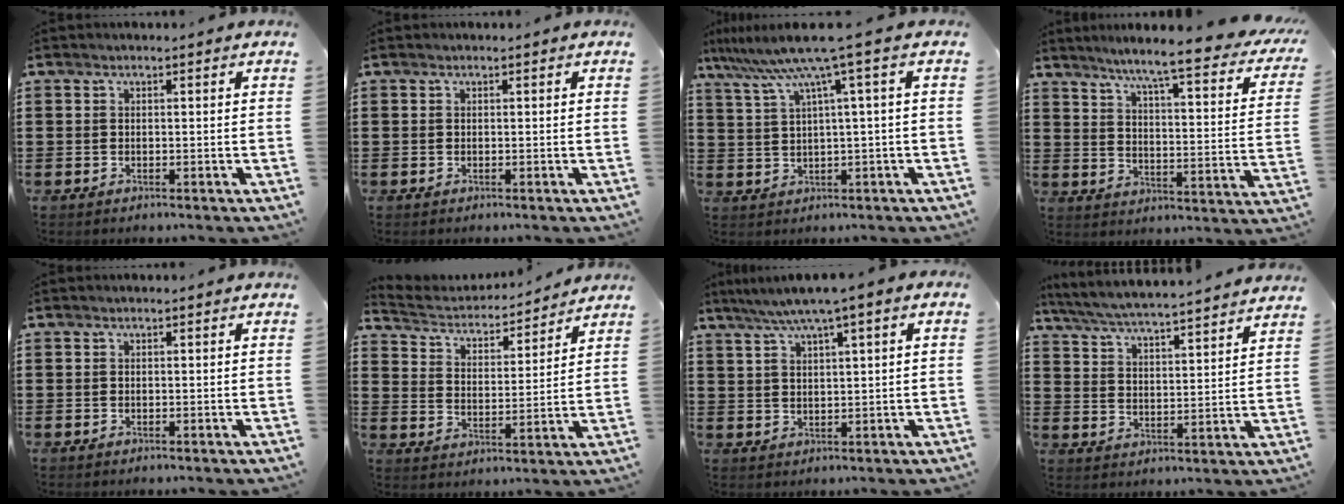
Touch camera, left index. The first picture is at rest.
{"total": 0.0}
{"total": 7.8, "force": [3.6, -0.7, 6.9], "torque": [-0.149, -0.023, 0.055]}
{"total": 6.6, "force": [5.5, -0.7, 3.7], "torque": [-0.088, -0.046, 0.081]}
{"total": 0.0}
{"total": 3.5, "force": [3.4, 0.8, 0.6], "torque": [-0.034, -0.029, 0.050]}
{"total": 4.3, "force": [2.4, 0.0, 3.6], "torque": [-0.073, -0.003, 0.039]}
{"total": 5.3, "force": [5.1, -0.7, 1.4], "torque": [-0.050, -0.040, 0.083]}